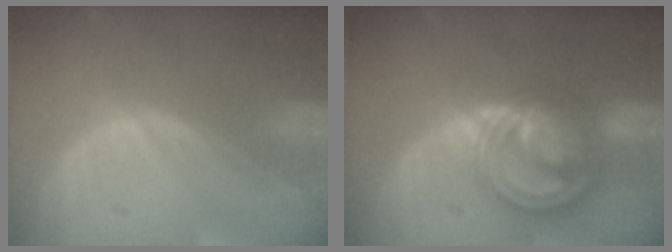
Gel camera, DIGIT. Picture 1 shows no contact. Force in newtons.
{"total": 9.2, "press": 9.2, "slide": 0.7}